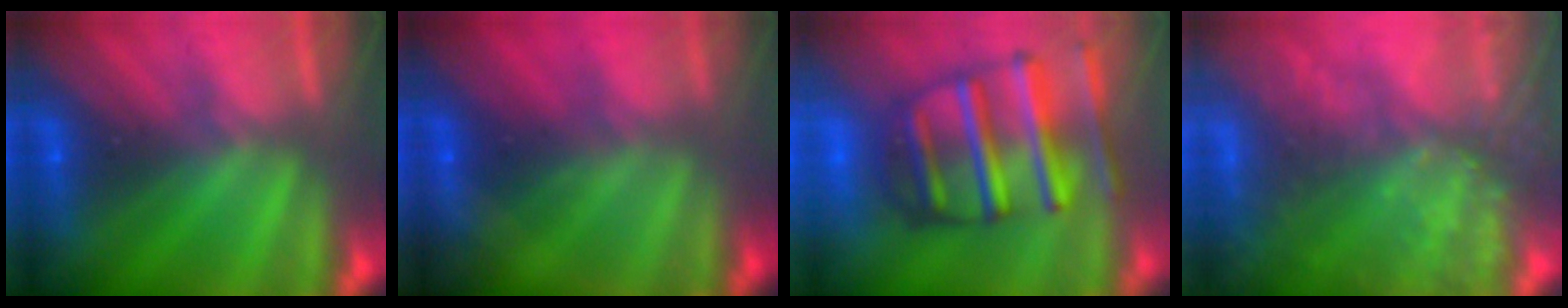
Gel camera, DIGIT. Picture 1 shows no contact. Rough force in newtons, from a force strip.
{"total": 1.7}
{"total": 7.9}
{"total": 7.5}